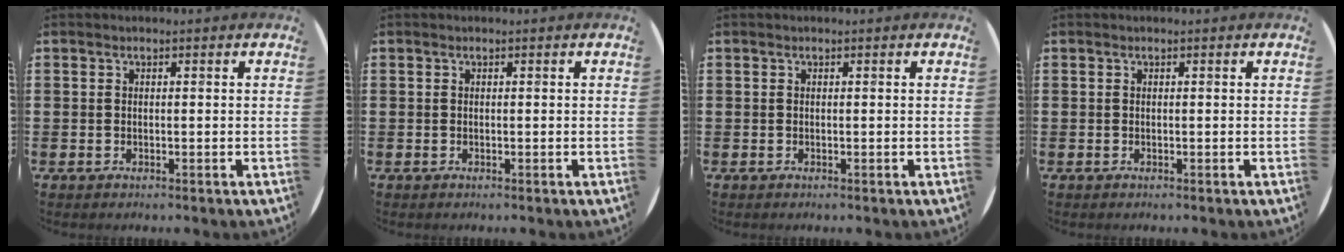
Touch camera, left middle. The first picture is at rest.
{"total": 0.0}
{"total": 0.0}
{"total": 0.0}